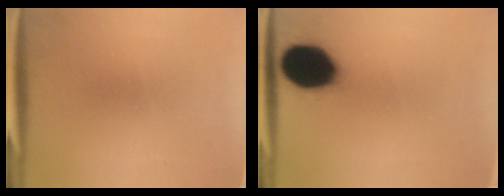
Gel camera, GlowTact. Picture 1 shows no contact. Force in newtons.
{"total": 16.8}